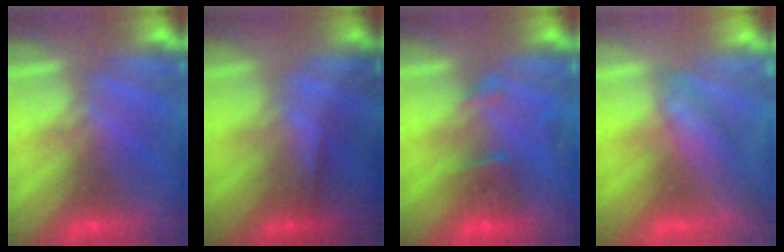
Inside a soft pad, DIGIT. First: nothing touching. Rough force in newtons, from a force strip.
{"total": 1.4}
{"total": 7.4}
{"total": 3.7}